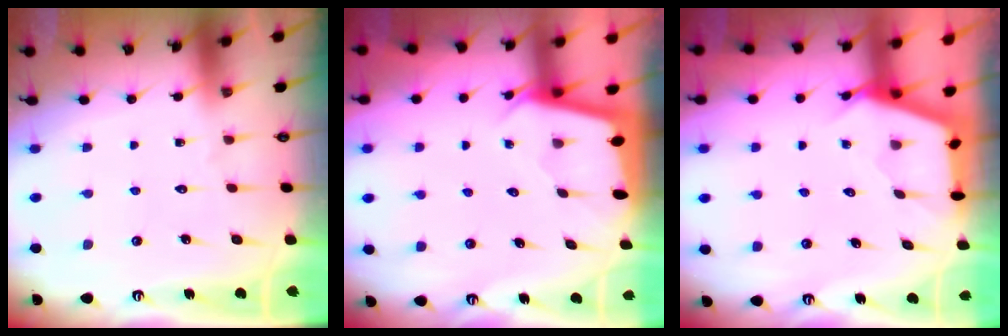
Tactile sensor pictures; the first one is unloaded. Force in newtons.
{"total": 2.0, "press": 1.9, "slide": 0.2}
{"total": 2.6, "press": 2.6, "slide": 0.4}